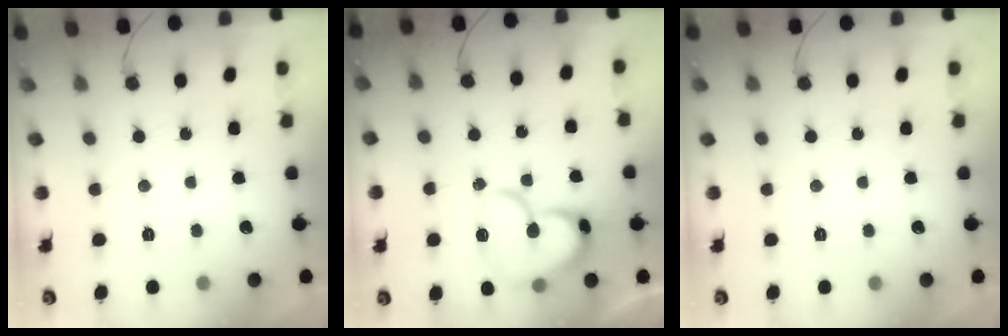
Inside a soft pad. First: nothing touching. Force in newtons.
{"total": 15.3, "press": 15.2, "slide": 1.6}
{"total": 0.0}